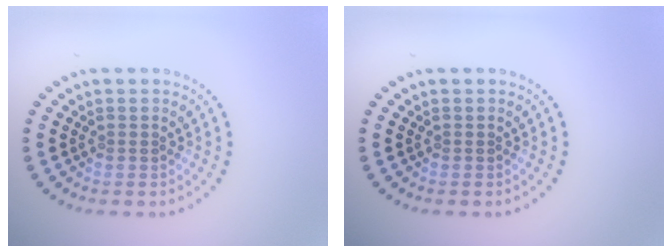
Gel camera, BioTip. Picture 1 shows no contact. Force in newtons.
{"total": 0.0}